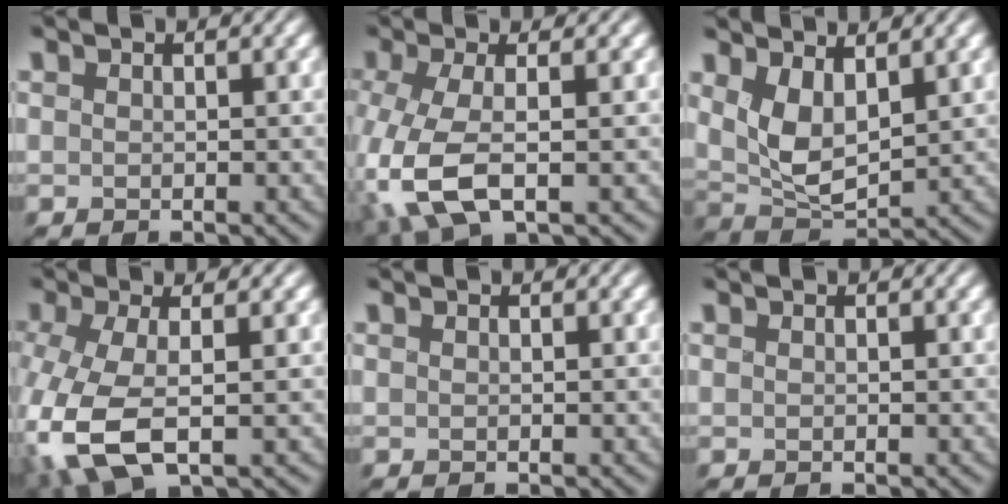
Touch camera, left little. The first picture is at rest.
{"total": 7.1, "force": [-2.2, 2.8, 6.1], "torque": [-0.145, -0.006, -0.049]}
{"total": 5.2, "force": [1.5, 2.8, 4.1], "torque": [-0.082, -0.010, 0.029]}
{"total": 8.1, "force": [-2.3, 3.4, 7.0], "torque": [-0.169, -0.009, -0.050]}
{"total": 0.0}
{"total": 0.0}